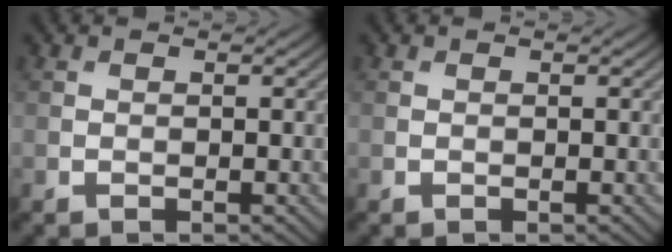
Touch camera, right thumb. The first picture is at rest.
{"total": 0.0}